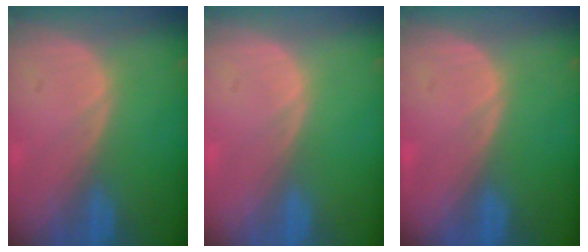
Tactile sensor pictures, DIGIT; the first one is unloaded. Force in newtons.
{"total": 0.0}
{"total": 0.0}